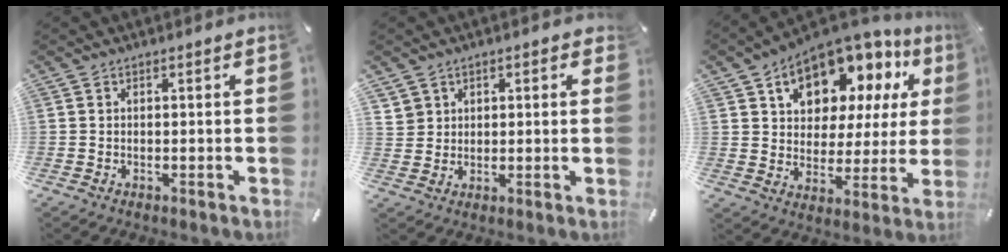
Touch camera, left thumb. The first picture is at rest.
{"total": 4.1, "force": [2.0, 3.6, -0.1], "torque": [0.003, -0.007, 0.036]}
{"total": 13.1, "force": [8.2, 8.5, 5.7], "torque": [-0.088, -0.066, 0.144]}